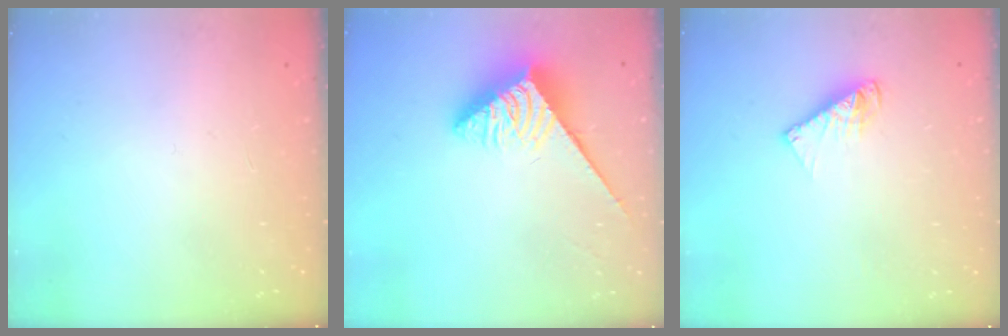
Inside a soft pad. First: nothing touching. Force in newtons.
{"total": 3.9, "press": 3.9, "slide": 0.7}
{"total": 7.1, "press": 7.1, "slide": 0.6}